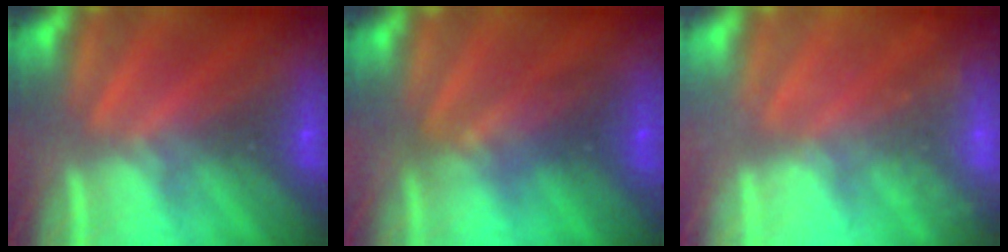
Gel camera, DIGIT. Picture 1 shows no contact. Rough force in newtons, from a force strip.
{"total": 2.9}
{"total": 2.4}